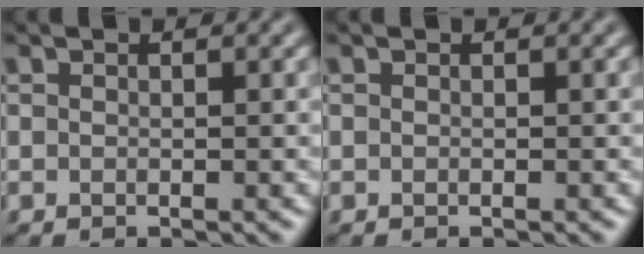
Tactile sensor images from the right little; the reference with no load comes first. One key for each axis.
{"total": 0.0}